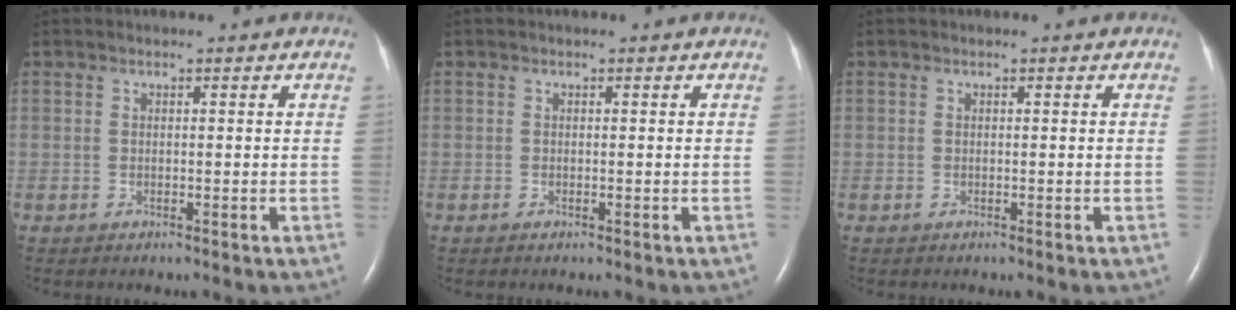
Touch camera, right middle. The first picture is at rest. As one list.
[{"total": 0.0}, {"total": 0.0}]